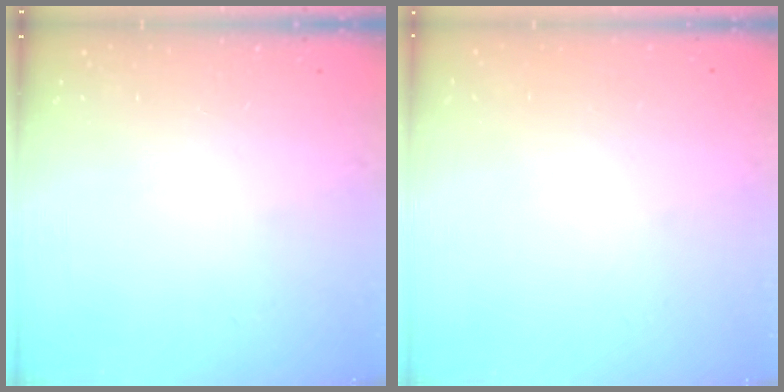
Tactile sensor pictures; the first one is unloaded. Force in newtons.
{"total": 0.0}